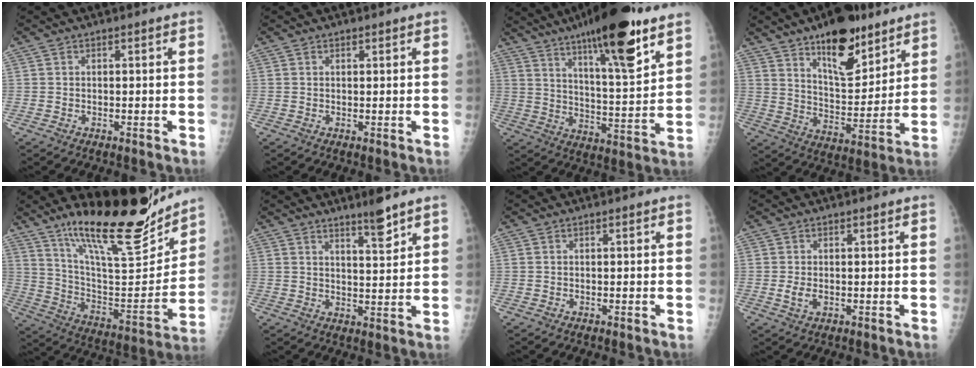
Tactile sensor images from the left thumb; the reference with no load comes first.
{"total": 0.6, "force": [0.4, 0.4, 0.2], "torque": [0.000, -0.003, 0.005]}
{"total": 20.1, "force": [12.8, 4.0, 15.0], "torque": [-0.214, -0.063, 0.203]}
{"total": 16.4, "force": [10.6, 6.8, 10.5], "torque": [-0.122, -0.070, 0.174]}
{"total": 25.3, "force": [19.1, 6.1, 15.4], "torque": [-0.204, -0.107, 0.317]}
{"total": 5.0, "force": [4.0, 0.5, 3.0], "torque": [-0.041, -0.037, 0.064]}
{"total": 0.0}
{"total": 2.5, "force": [-0.3, 1.6, 1.9], "torque": [-0.037, -0.004, -0.003]}